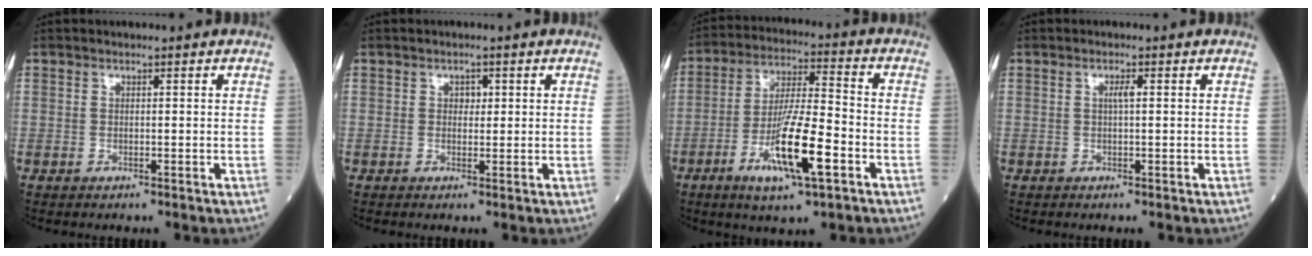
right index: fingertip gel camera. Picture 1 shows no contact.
{"total": 1.5, "force": [0.5, 1.1, 1.0], "torque": [-0.010, -0.001, 0.005]}
{"total": 12.7, "force": [-5.0, 1.6, 11.6], "torque": [-0.212, -0.012, -0.090]}
{"total": 1.3, "force": [0.3, 0.1, 1.3], "torque": [-0.025, 0.002, 0.003]}